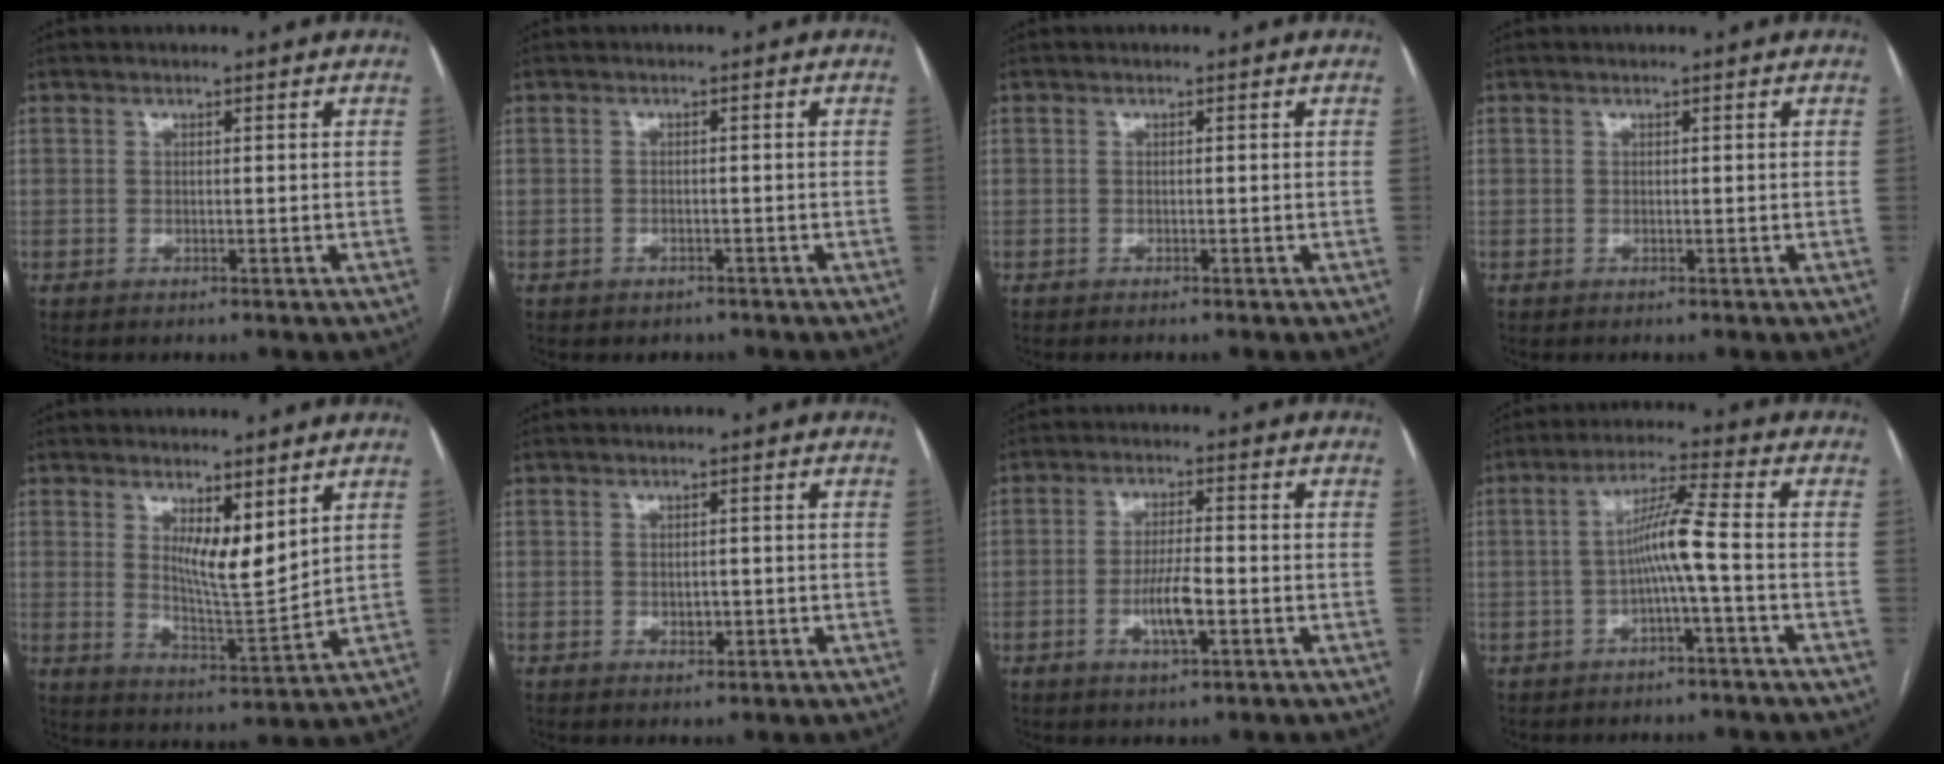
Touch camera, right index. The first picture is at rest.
{"total": 1.6, "force": [-1.3, 1.0, 0.2], "torque": [-0.007, 0.002, -0.015]}
{"total": 0.6, "force": [-0.5, -0.1, 0.3], "torque": [-0.003, 0.000, -0.009]}
{"total": 0.0}
{"total": 7.3, "force": [3.7, 1.7, 6.1], "torque": [-0.106, -0.020, 0.070]}
{"total": 1.6, "force": [-0.3, 1.1, 1.2], "torque": [-0.018, 0.001, 0.001]}
{"total": 5.3, "force": [-1.8, 0.8, 4.9], "torque": [-0.096, -0.003, -0.031]}
{"total": 6.4, "force": [-1.4, -0.7, 6.2], "torque": [-0.114, 0.019, -0.025]}